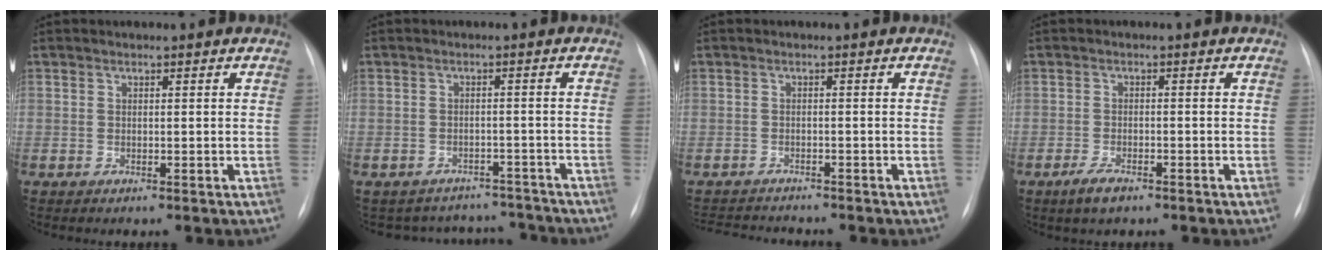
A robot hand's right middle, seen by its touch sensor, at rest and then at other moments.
{"total": 9.1, "force": [-8.5, 3.3, -0.3], "torque": [0.011, 0.031, -0.100]}
{"total": 5.3, "force": [-5.2, 0.3, 0.8], "torque": [-0.012, -0.008, -0.082]}
{"total": 3.2, "force": [-2.2, 1.1, 2.0], "torque": [-0.048, -0.004, -0.038]}